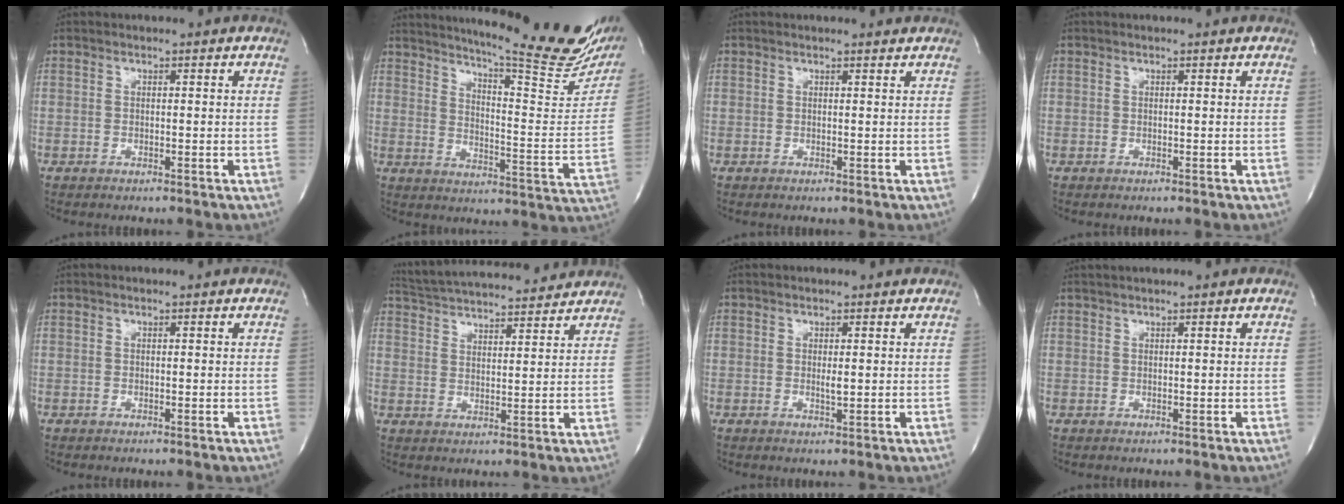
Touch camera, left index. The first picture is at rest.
{"total": 26.3, "force": [21.8, 2.7, 14.4], "torque": [-0.213, -0.084, 0.268]}
{"total": 0.9, "force": [0.9, -0.1, 0.0], "torque": [-0.008, -0.008, 0.007]}
{"total": 0.0}
{"total": 0.0}
{"total": 16.6, "force": [15.6, 1.9, 5.4], "torque": [-0.101, 0.027, 0.232]}
{"total": 1.0, "force": [-0.1, 0.1, 0.9], "torque": [-0.021, -0.008, -0.001]}
{"total": 1.4, "force": [1.2, -0.2, 0.8], "torque": [-0.010, 0.015, 0.024]}